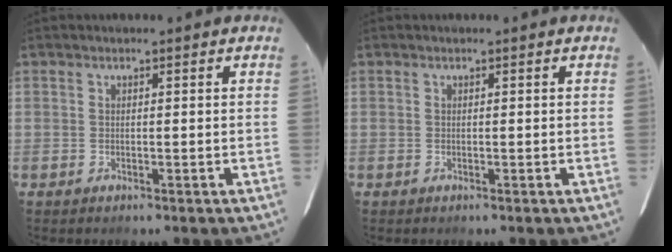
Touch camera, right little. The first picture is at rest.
{"total": 0.0}